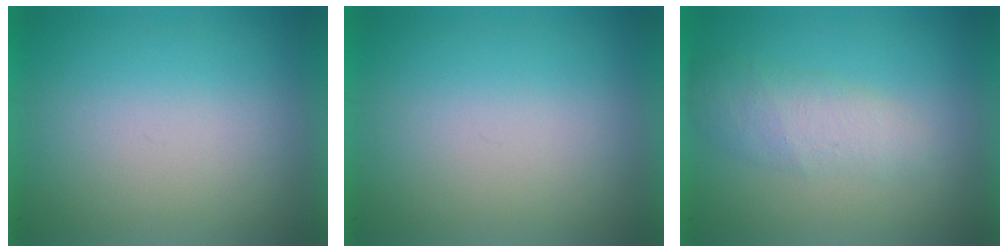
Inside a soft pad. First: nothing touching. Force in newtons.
{"total": 0.0}
{"total": 2.3}